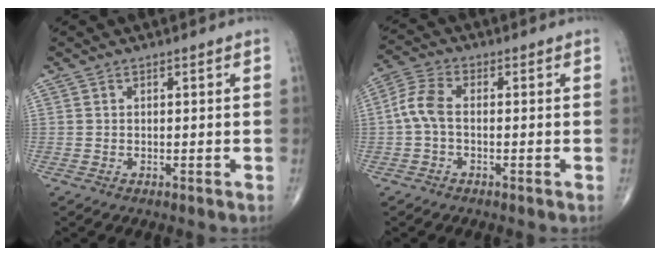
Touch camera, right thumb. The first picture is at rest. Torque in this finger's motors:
{"motor_torque": [0.07, 0.05, 0.32, 0.14, 0.05]}